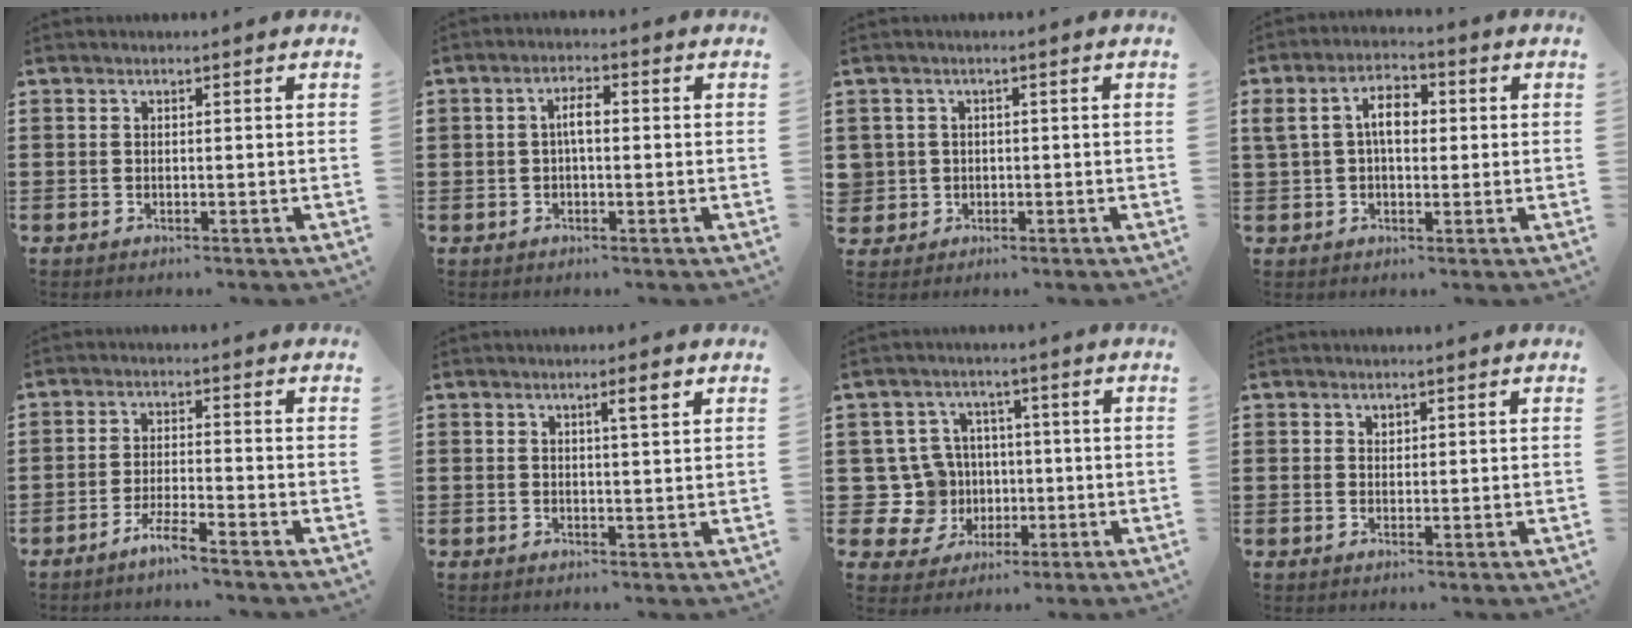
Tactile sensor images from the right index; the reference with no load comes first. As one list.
[{"total": 3.0, "force": [0.0, 1.0, 2.8], "torque": [-0.053, 0.004, -0.002]}, {"total": 2.1, "force": [-0.2, 2.1, -0.1], "torque": [-0.010, 0.009, -0.008]}, {"total": 5.5, "force": [0.6, 3.2, 4.4], "torque": [-0.085, 0.013, 0.004]}, {"total": 3.6, "force": [-3.1, -0.2, 1.8], "torque": [-0.039, -0.001, -0.061]}, {"total": 2.8, "force": [1.2, 0.1, 2.5], "torque": [-0.043, -0.001, 0.015]}, {"total": 8.7, "force": [0.1, 8.3, 2.8], "torque": [-0.122, 0.006, 0.006]}, {"total": 0.7, "force": [0.5, 0.5, 0.2], "torque": [-0.005, 0.002, 0.011]}]